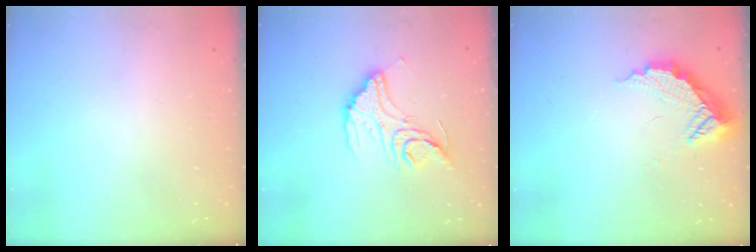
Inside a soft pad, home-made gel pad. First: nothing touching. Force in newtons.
{"total": 14.7, "press": 14.6, "slide": 1.4}
{"total": 10.5, "press": 10.5, "slide": 0.3}